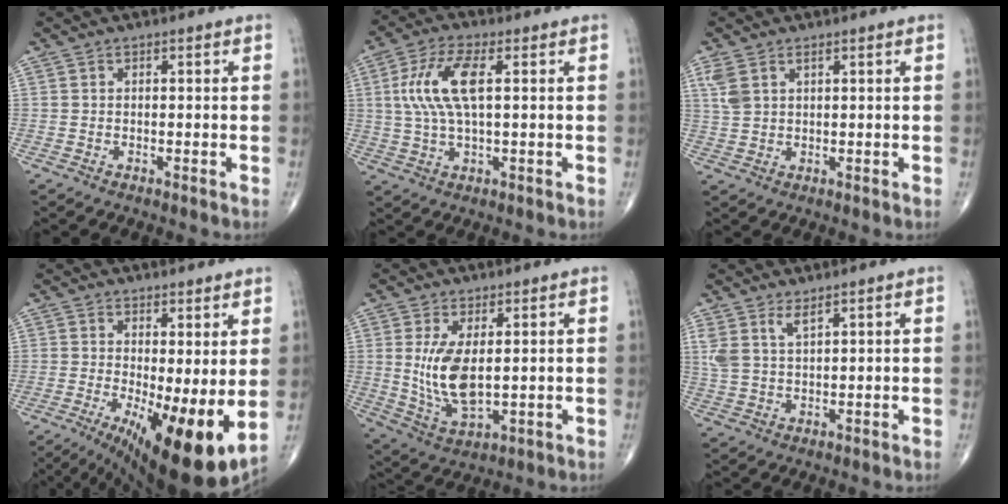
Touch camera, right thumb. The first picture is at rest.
{"total": 10.5, "force": [2.0, 3.8, 9.5], "torque": [-0.213, 0.009, 0.040]}
{"total": 3.8, "force": [1.9, 2.0, 2.7], "torque": [-0.067, 0.004, 0.049]}
{"total": 14.6, "force": [-1.7, 4.3, 13.9], "torque": [-0.212, -0.027, -0.010]}
{"total": 10.0, "force": [1.1, 4.5, 8.9], "torque": [-0.177, -0.021, 0.037]}
{"total": 4.0, "force": [2.7, 1.2, 2.8], "torque": [-0.063, -0.014, 0.061]}